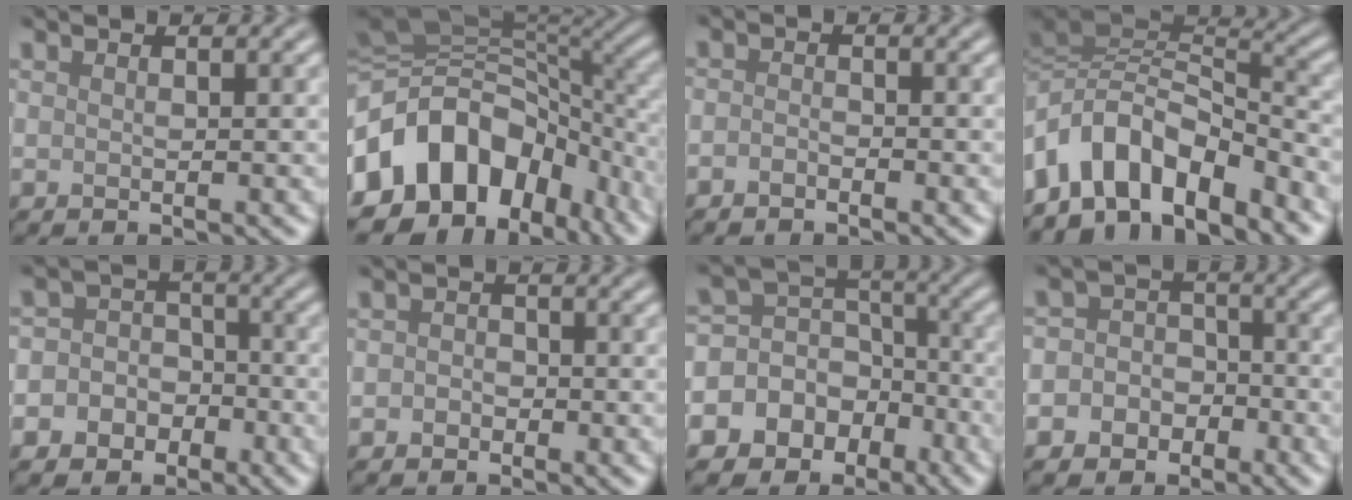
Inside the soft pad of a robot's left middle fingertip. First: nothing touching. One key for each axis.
{"total": 15.7, "fx": -3.9, "fy": 11.0, "fz": 10.5, "tx": -0.207, "ty": 0.006, "tz": -0.075}
{"total": 1.1, "fx": -0.9, "fy": 0.4, "fz": 0.4, "tx": -0.008, "ty": 0.001, "tz": -0.020}
{"total": 8.9, "fx": -4.0, "fy": 4.9, "fz": 6.2, "tx": -0.094, "ty": 0.012, "tz": -0.081}
{"total": 6.4, "fx": -2.9, "fy": 5.6, "fz": 1.1, "tx": -0.006, "ty": 0.006, "tz": -0.065}
{"total": 1.3, "fx": -0.5, "fy": 1.1, "fz": 0.4, "tx": 0.003, "ty": -0.001, "tz": -0.015}
{"total": 12.1, "fx": -5.9, "fy": 10.2, "fz": 2.6, "tx": -0.072, "ty": -0.008, "tz": -0.099}
{"total": 6.1, "fx": -2.8, "fy": 5.3, "fz": 1.1, "tx": -0.001, "ty": 0.007, "tz": -0.064}